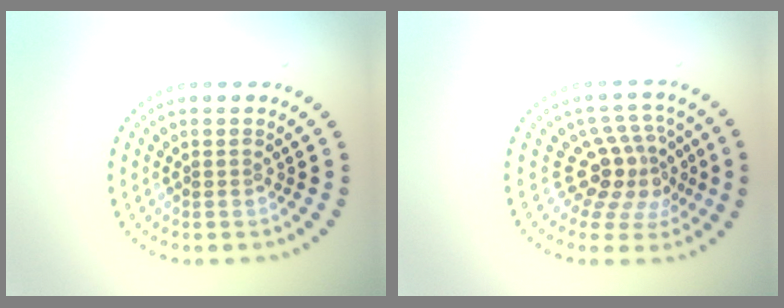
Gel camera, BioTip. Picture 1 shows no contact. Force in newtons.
{"total": 4.3, "press": 3.2, "slide": 2.9}